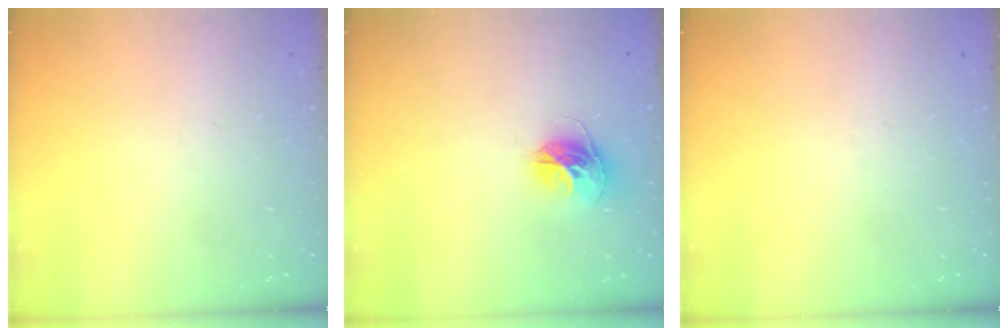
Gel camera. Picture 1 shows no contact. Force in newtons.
{"total": 11.2, "press": 11.2, "slide": 1.1}
{"total": 0.0}